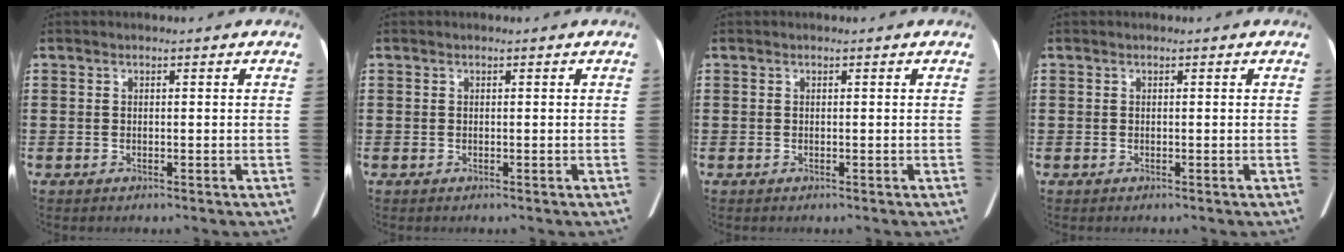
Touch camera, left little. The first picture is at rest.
{"total": 0.0}
{"total": 0.0}
{"total": 0.0}